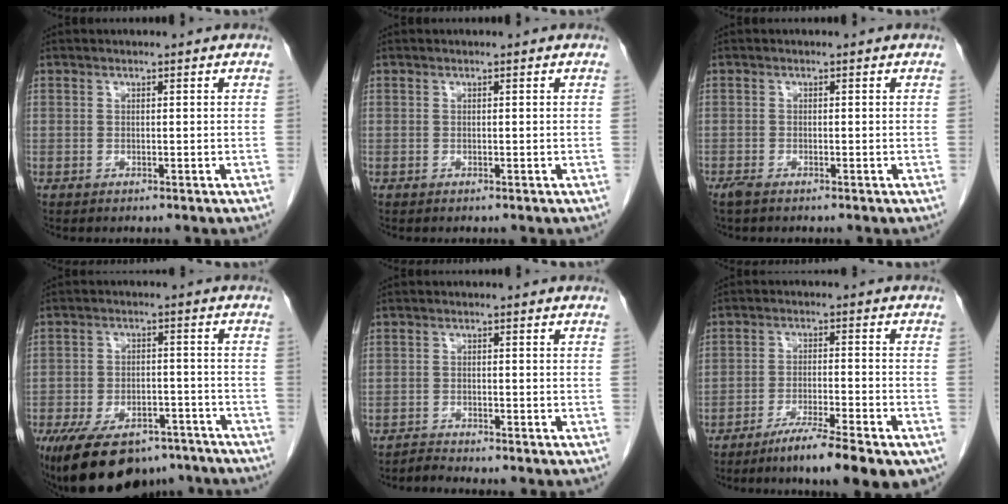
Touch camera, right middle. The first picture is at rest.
{"total": 0.0}
{"total": 2.0, "force": [-1.6, 0.6, 1.0], "torque": [-0.026, -0.006, -0.025]}
{"total": 15.6, "force": [-11.7, 7.0, 7.7], "torque": [-0.143, 0.004, -0.174]}
{"total": 1.5, "force": [-1.4, -0.4, -0.5], "torque": [0.015, -0.010, -0.025]}
{"total": 10.7, "force": [-7.4, 1.0, 7.7], "torque": [-0.111, -0.016, -0.114]}